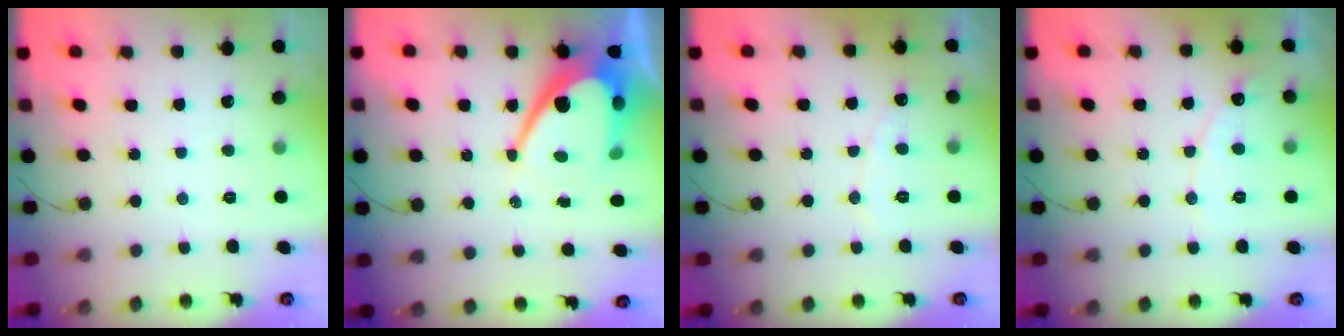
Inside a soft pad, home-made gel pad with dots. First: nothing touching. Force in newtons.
{"total": 14.4, "press": 14.4, "slide": 0.9}
{"total": 4.9, "press": 4.9, "slide": 0.3}
{"total": 6.4, "press": 6.4, "slide": 0.3}